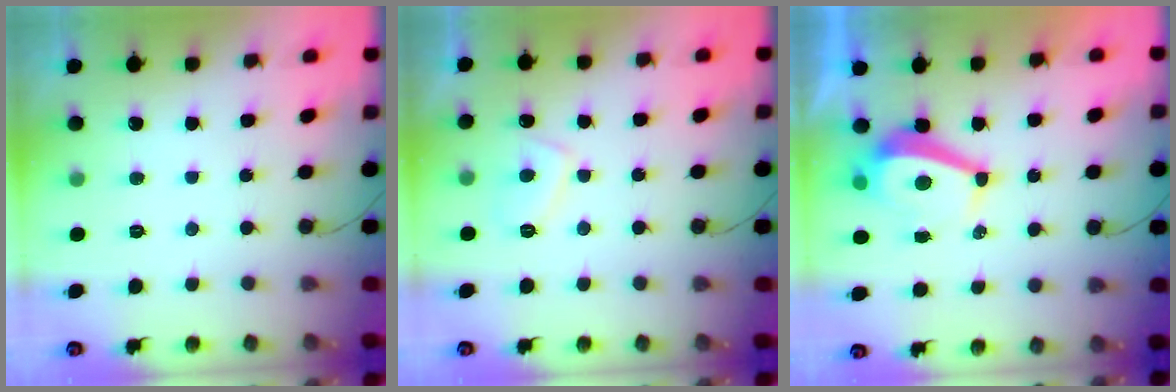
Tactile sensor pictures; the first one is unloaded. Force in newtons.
{"total": 3.6, "press": 3.5, "slide": 0.9}
{"total": 5.6, "press": 5.6, "slide": 0.2}